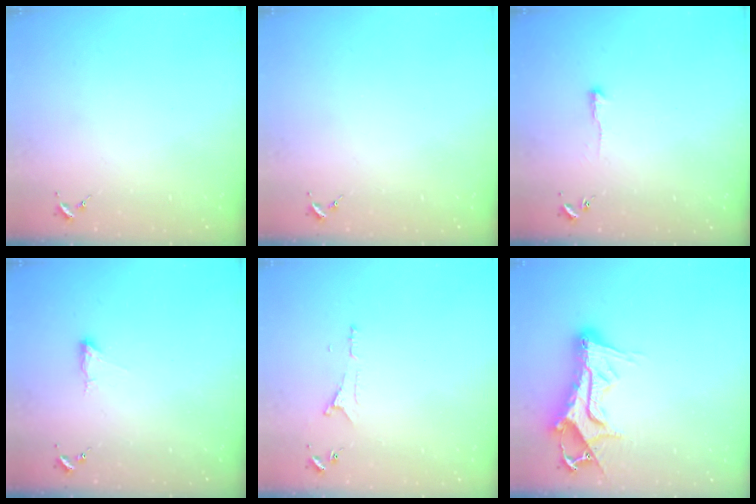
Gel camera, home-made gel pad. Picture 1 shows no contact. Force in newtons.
{"total": 0.0}
{"total": 4.7, "press": 4.7, "slide": 0.3}
{"total": 4.5, "press": 4.4, "slide": 0.8}
{"total": 5.8, "press": 5.8, "slide": 0.7}
{"total": 16.2, "press": 16.2, "slide": 1.4}